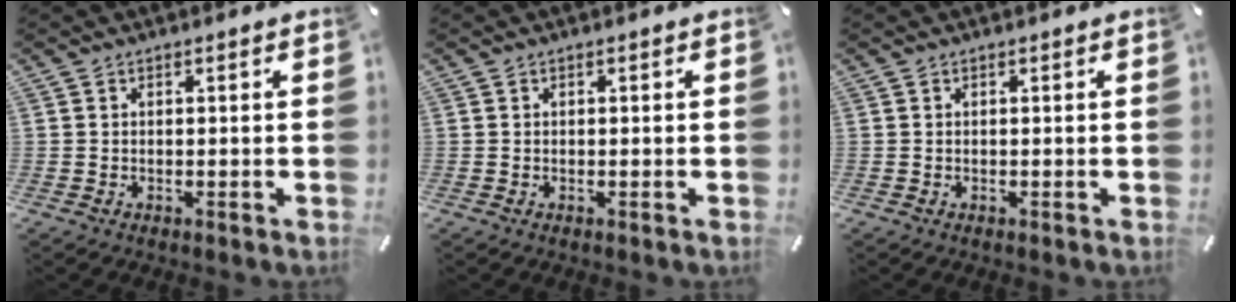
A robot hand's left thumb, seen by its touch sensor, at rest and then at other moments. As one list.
[{"total": 0.0}, {"total": 0.0}]